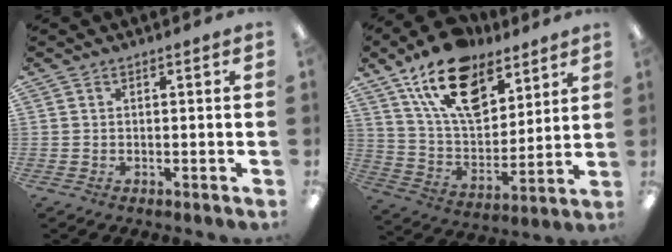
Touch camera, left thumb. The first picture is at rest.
{"total": 18.9, "force": [12.2, 10.1, 10.4], "torque": [-0.187, -0.055, 0.220]}